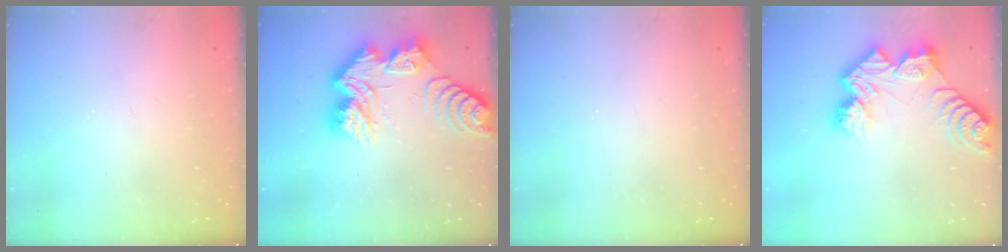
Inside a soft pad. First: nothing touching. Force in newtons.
{"total": 17.2, "press": 17.1, "slide": 1.7}
{"total": 0.0}
{"total": 12.9, "press": 12.9, "slide": 1.1}